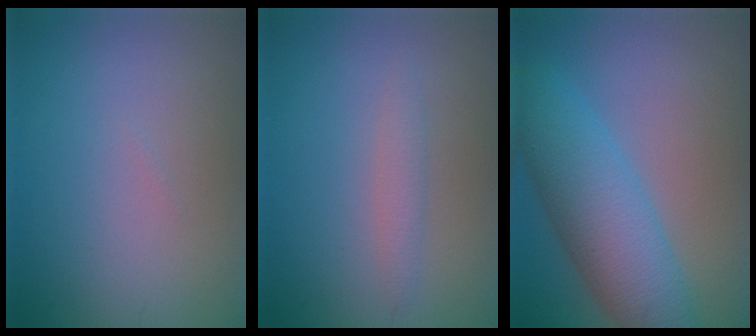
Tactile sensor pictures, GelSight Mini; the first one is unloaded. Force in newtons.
{"total": 1.5, "press": 1.4, "slide": 0.1}
{"total": 7.8, "press": 7.8, "slide": 0.2}